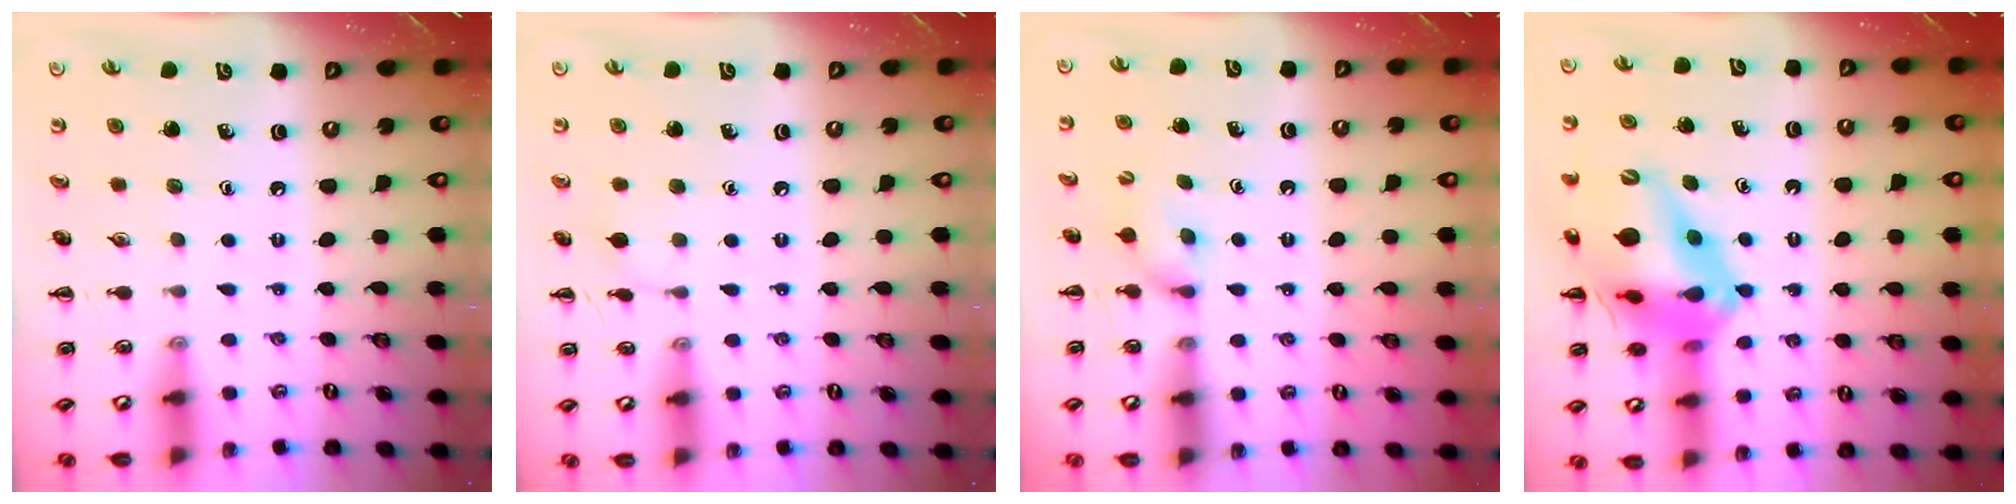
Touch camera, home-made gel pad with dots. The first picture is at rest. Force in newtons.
{"total": 5.2, "press": 4.9, "slide": 1.8}
{"total": 6.6, "press": 6.3, "slide": 1.8}
{"total": 20.0, "press": 19.5, "slide": 4.4}